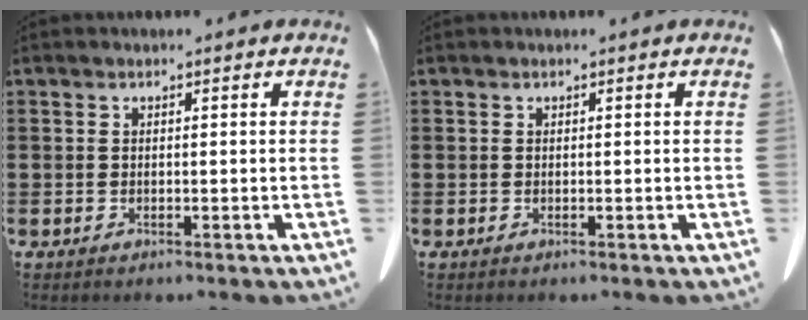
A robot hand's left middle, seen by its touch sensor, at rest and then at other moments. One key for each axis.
{"total": 0.0}